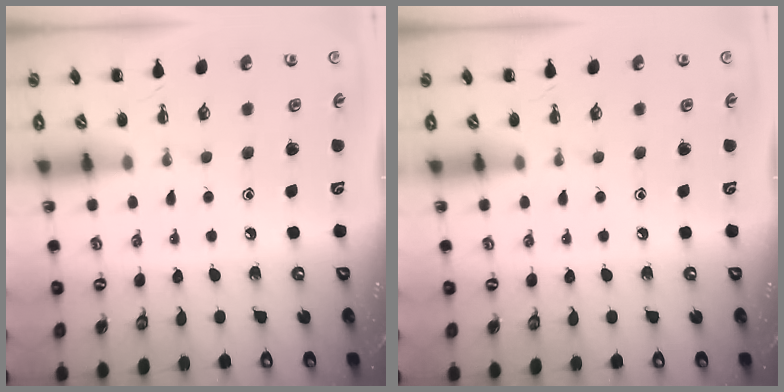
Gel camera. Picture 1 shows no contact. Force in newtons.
{"total": 0.0}